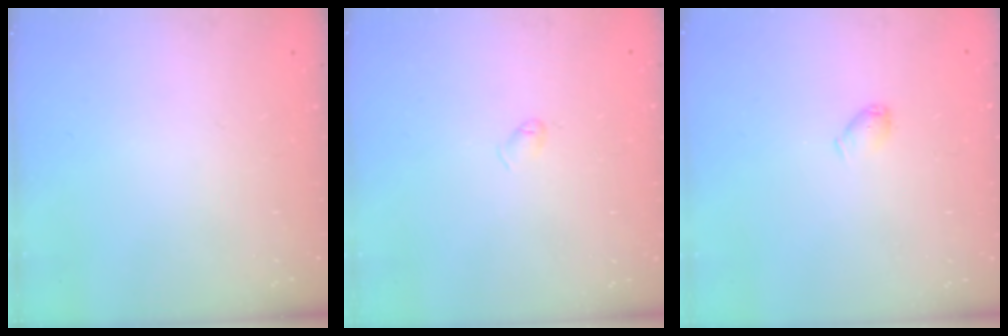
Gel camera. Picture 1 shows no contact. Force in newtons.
{"total": 3.1, "press": 3.0, "slide": 0.4}
{"total": 3.1, "press": 3.0, "slide": 0.5}